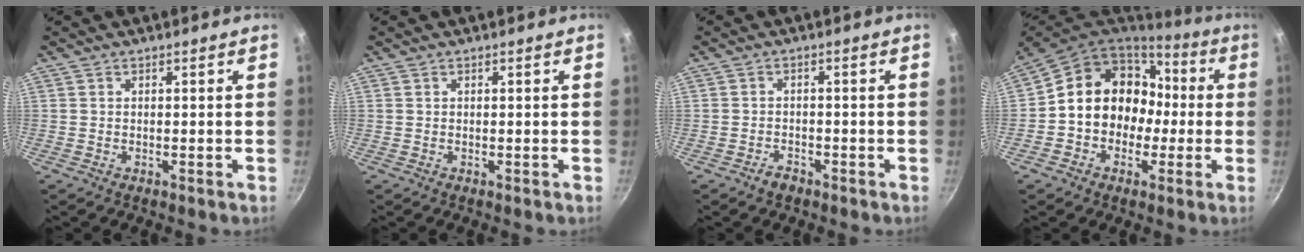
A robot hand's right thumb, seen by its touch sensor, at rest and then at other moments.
{"total": 0.0}
{"total": 2.0, "force": [-1.6, 1.1, 0.7], "torque": [-0.006, 0.019, -0.024]}
{"total": 16.2, "force": [-0.3, 13.7, 8.7], "torque": [-0.097, 0.056, -0.012]}